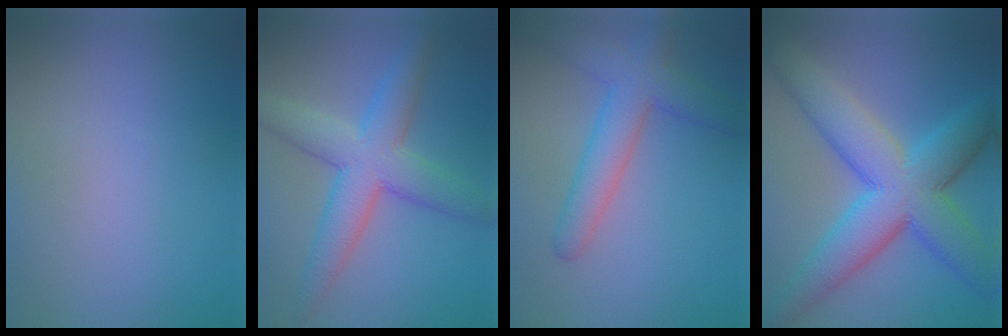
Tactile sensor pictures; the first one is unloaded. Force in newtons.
{"total": 6.8, "press": 6.8, "slide": 0.3}
{"total": 5.1, "press": 5.1, "slide": 0.2}
{"total": 10.7, "press": 10.7, "slide": 0.1}